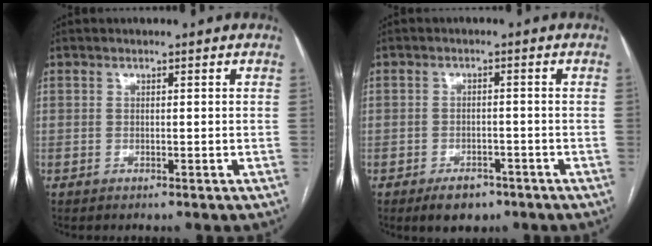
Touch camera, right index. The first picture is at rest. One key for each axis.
{"total": 4.4, "fx": -2.9, "fy": 2.6, "fz": 2.0, "tx": -0.030, "ty": 0.000, "tz": -0.038}